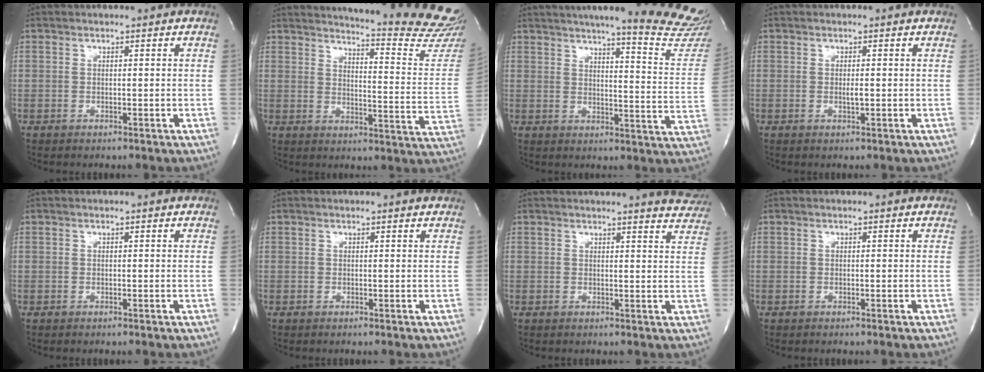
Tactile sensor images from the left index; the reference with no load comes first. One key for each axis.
{"total": 23.0, "fx": 21.8, "fy": 0.4, "fz": 7.3, "tx": -0.102, "ty": -0.143, "tz": 0.244}
{"total": 21.3, "fx": 19.1, "fy": 0.1, "fz": 9.4, "tx": -0.122, "ty": -0.095, "tz": 0.215}
{"total": 1.0, "fx": -0.3, "fy": 0.1, "fz": 0.9, "tx": -0.019, "ty": -0.005, "tz": -0.006}
{"total": 0.0}
{"total": 1.0, "fx": 1.0, "fy": 0.0, "fz": 0.2, "tx": -0.013, "ty": -0.003, "tz": 0.003}
{"total": 7.2, "fx": 7.1, "fy": 0.4, "fz": 1.3, "tx": -0.010, "ty": -0.031, "tz": 0.054}
{"total": 0.0}